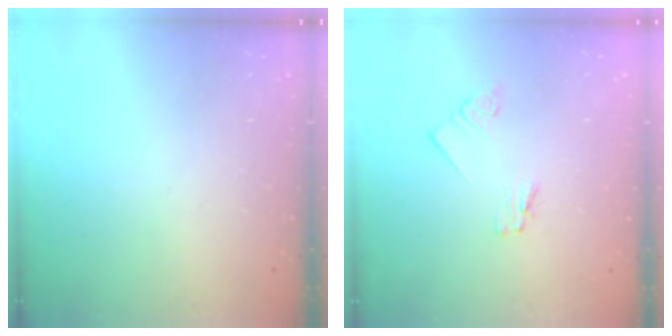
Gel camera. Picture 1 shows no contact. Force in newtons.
{"total": 1.6, "press": 1.5, "slide": 0.2}